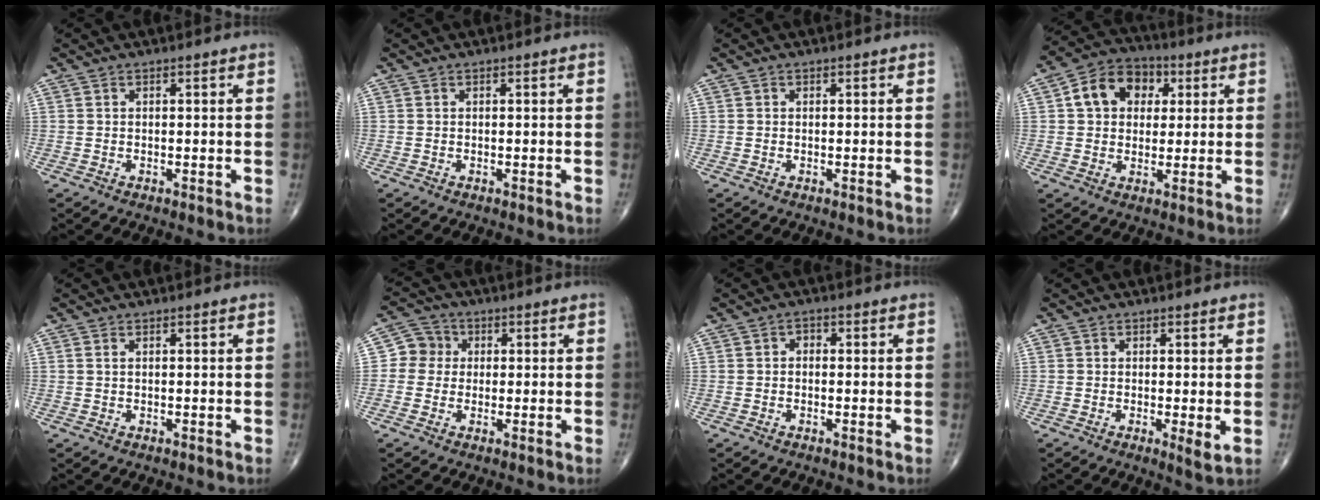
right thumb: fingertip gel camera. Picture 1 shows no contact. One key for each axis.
{"total": 0.0}
{"total": 0.0}
{"total": 11.0, "fx": 2.8, "fy": 8.5, "fz": 6.5, "tx": -0.077, "ty": 0.011, "tz": 0.036}
{"total": 0.6, "fx": 0.3, "fy": 0.2, "fz": 0.5, "tx": -0.016, "ty": 0.007, "tz": 0.007}
{"total": 5.0, "fx": 0.3, "fy": 4.8, "fz": 1.3, "tx": 0.005, "ty": 0.011, "tz": -0.007}
{"total": 1.5, "fx": 0.0, "fy": 1.1, "fz": 1.0, "tx": -0.008, "ty": 0.008, "tz": -0.005}
{"total": 2.6, "fx": -0.1, "fy": 0.6, "fz": 2.6, "tx": -0.043, "ty": -0.011, "tz": -0.006}